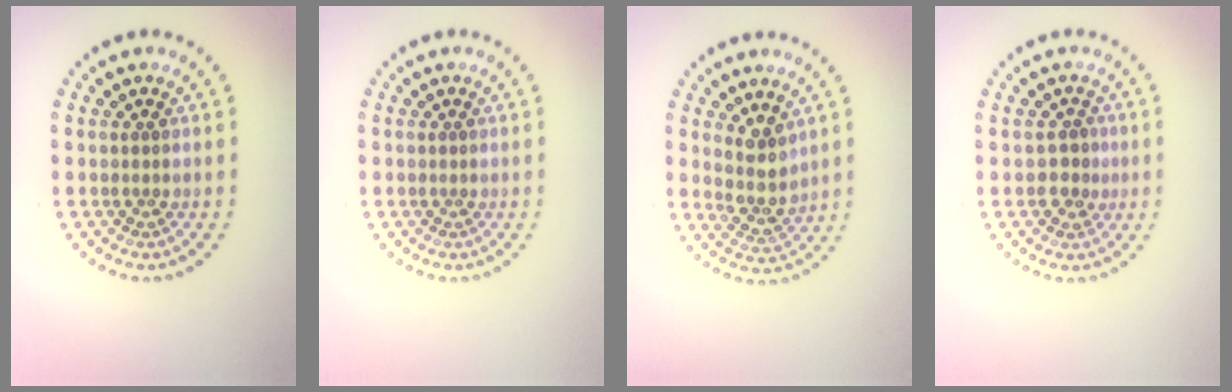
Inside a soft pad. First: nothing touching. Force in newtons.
{"total": 0.0}
{"total": 3.1, "press": 2.5, "slide": 1.9}
{"total": 1.9, "press": 1.8, "slide": 0.6}